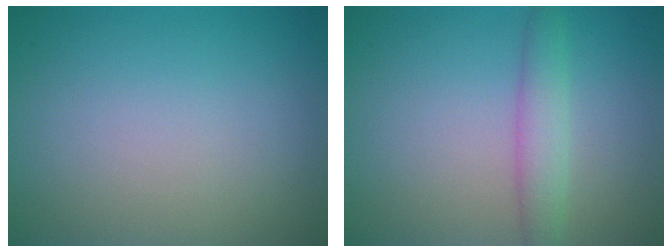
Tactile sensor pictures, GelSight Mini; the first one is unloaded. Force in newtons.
{"total": 2.5, "press": 2.5, "slide": 0.1}